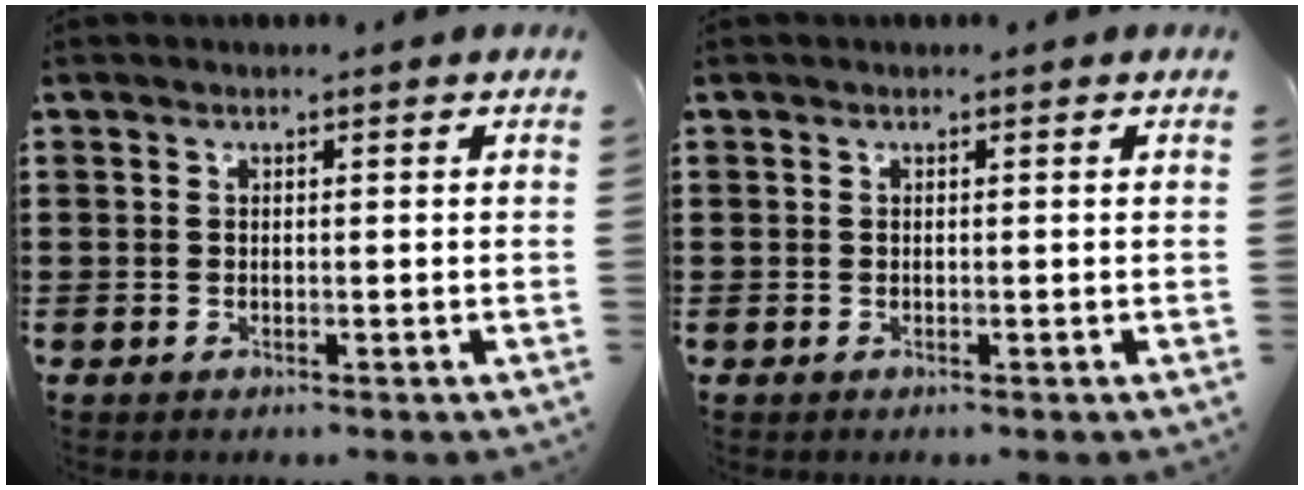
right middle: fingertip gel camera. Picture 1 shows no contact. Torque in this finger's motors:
{"motor_torque": [-0.08, 0.08, 0.04, 0.01]}